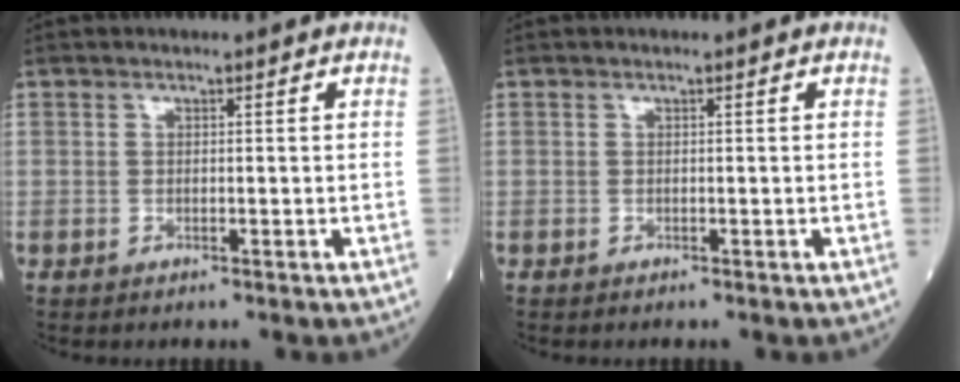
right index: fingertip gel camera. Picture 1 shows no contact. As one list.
[{"total": 0.0}]